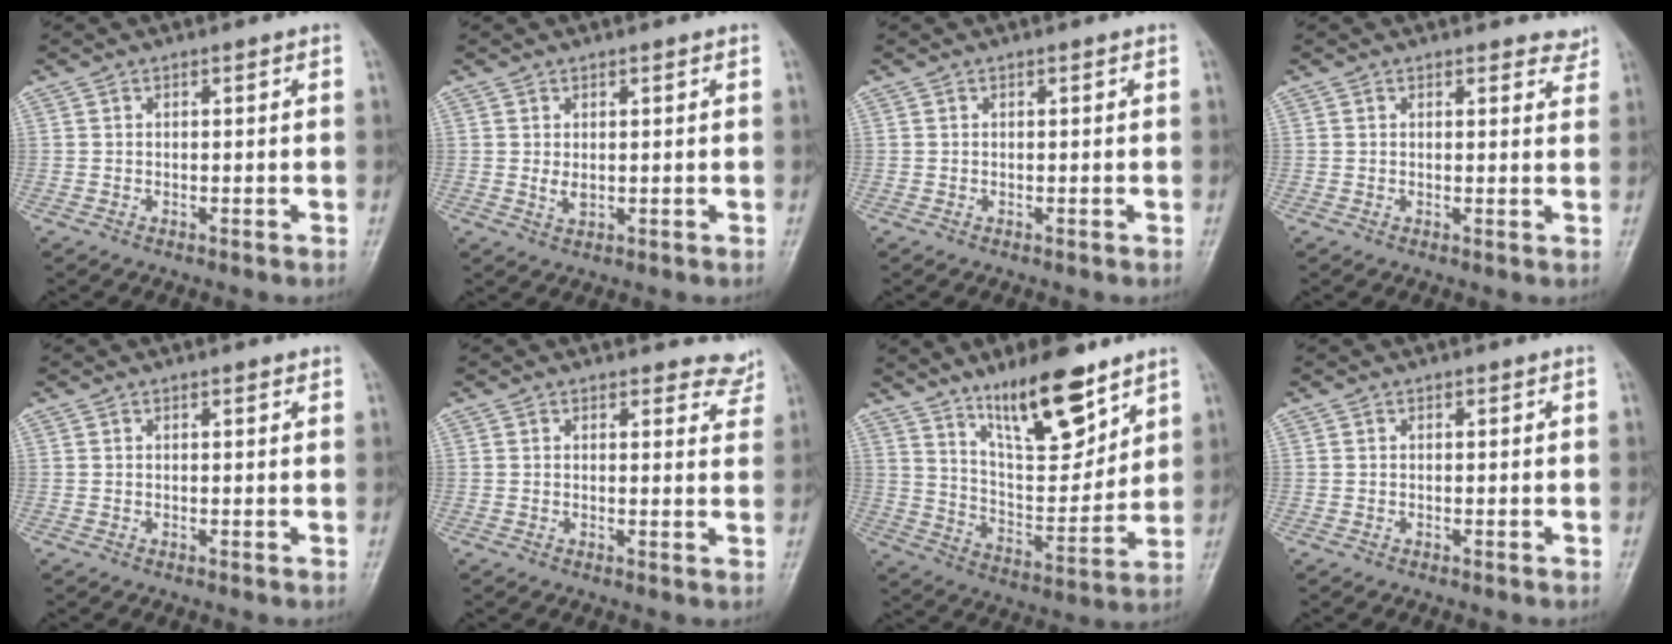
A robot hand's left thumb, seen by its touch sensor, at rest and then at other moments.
{"total": 2.5, "force": [0.7, 1.2, 2.1], "torque": [-0.033, -0.005, 0.014]}
{"total": 0.0}
{"total": 3.5, "force": [3.2, 1.2, 0.8], "torque": [0.013, -0.019, 0.023]}
{"total": 1.0, "force": [0.7, 0.3, 0.6], "torque": [-0.008, -0.002, 0.008]}
{"total": 4.4, "force": [4.2, 1.5, 0.3], "torque": [0.026, -0.030, 0.026]}
{"total": 16.5, "force": [11.3, 5.4, 10.7], "torque": [-0.138, -0.076, 0.201]}
{"total": 0.0}